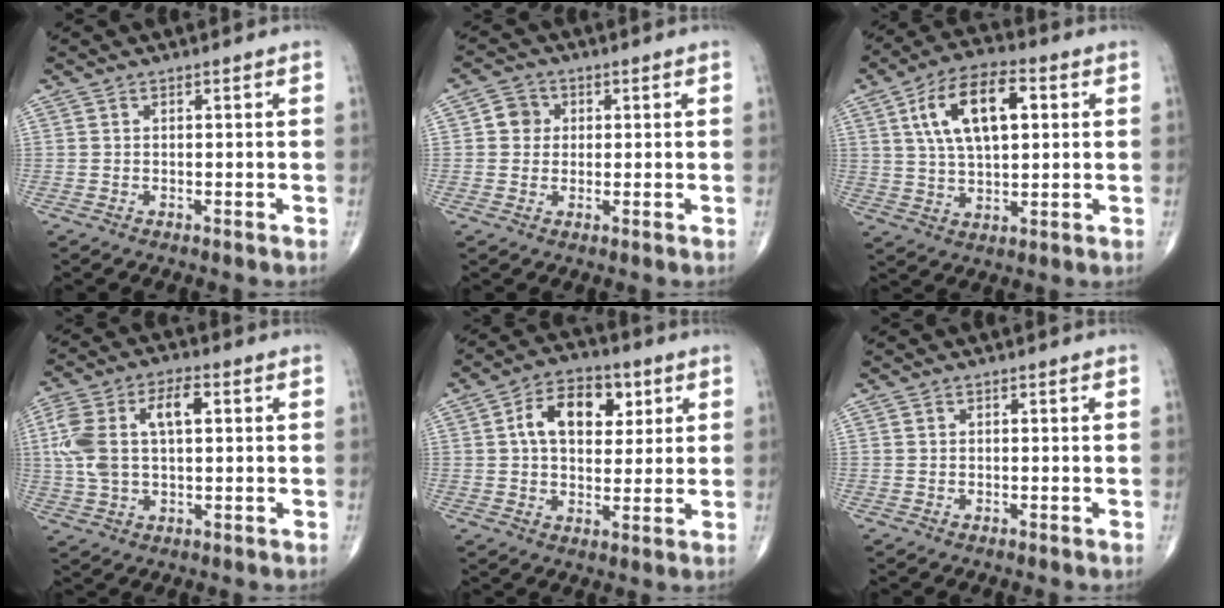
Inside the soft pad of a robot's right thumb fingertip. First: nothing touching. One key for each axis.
{"total": 3.9, "fx": 0.6, "fy": 3.7, "fz": 1.3, "tx": 0.001, "ty": 0.005, "tz": 0.004}
{"total": 14.2, "fx": 4.0, "fy": 6.9, "fz": 11.7, "tx": -0.198, "ty": 0.008, "tz": 0.069}
{"total": 13.1, "fx": 2.5, "fy": 6.8, "fz": 11.0, "tx": -0.236, "ty": 0.023, "tz": 0.049}
{"total": 12.1, "fx": 3.4, "fy": 7.7, "fz": 8.6, "tx": -0.106, "ty": 0.003, "tz": 0.049}
{"total": 0.0}